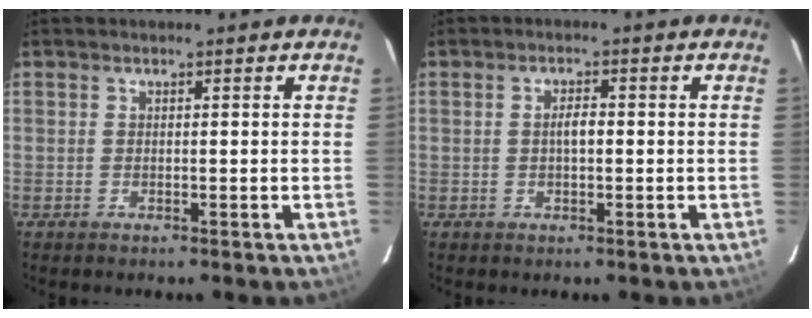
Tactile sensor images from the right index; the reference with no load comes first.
{"total": 2.2, "force": [-0.1, 0.9, 2.0], "torque": [-0.037, 0.006, -0.002]}